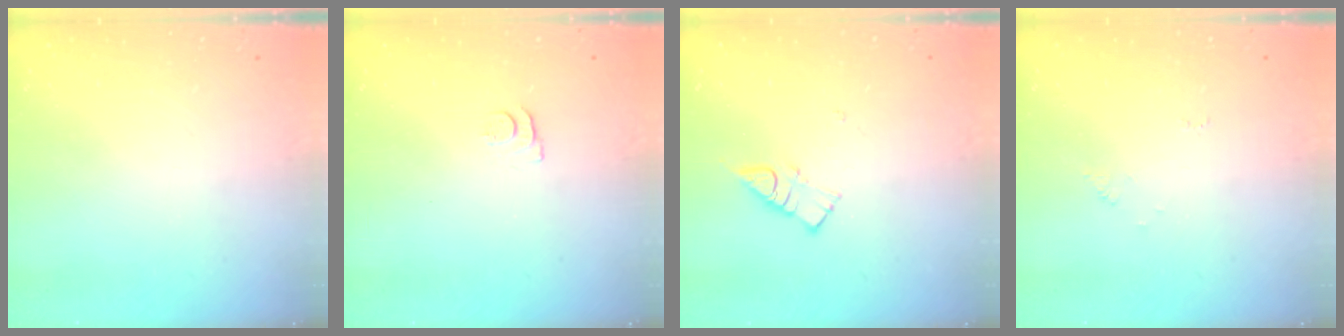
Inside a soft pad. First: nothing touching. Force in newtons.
{"total": 5.6, "press": 5.6, "slide": 0.7}
{"total": 5.9, "press": 5.9, "slide": 0.5}
{"total": 3.8, "press": 3.7, "slide": 0.6}